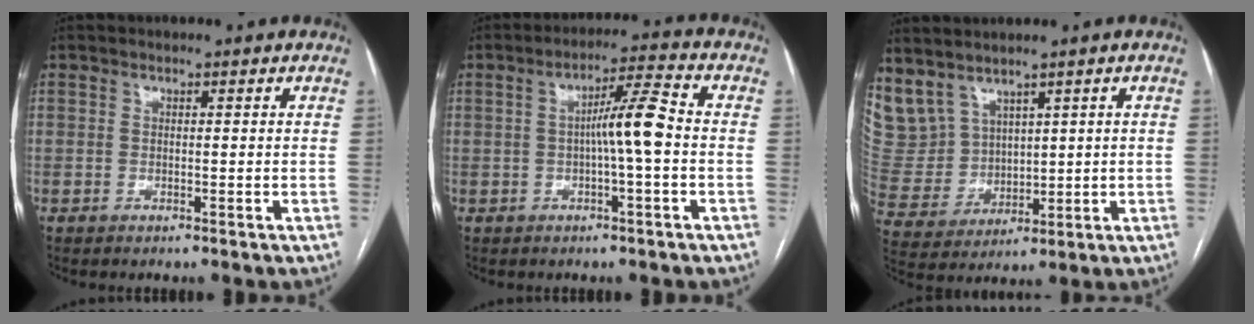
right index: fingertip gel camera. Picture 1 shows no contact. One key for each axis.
{"total": 6.6, "fx": -0.5, "fy": 0.0, "fz": 6.6, "tx": -0.112, "ty": 0.016, "tz": -0.008}
{"total": 9.9, "fx": 6.8, "fy": 6.6, "fz": 2.7, "tx": -0.081, "ty": 0.023, "tz": 0.168}